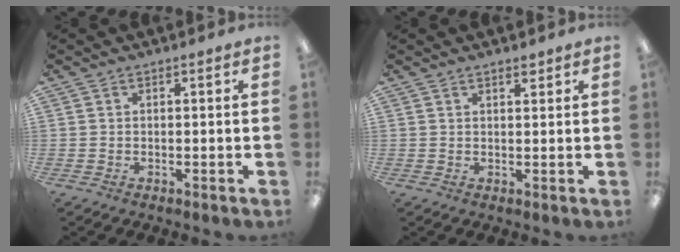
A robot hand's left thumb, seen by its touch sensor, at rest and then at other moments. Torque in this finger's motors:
{"motor_torque": [-0.19, -0.13, -0.07, 0.18, 0.02]}